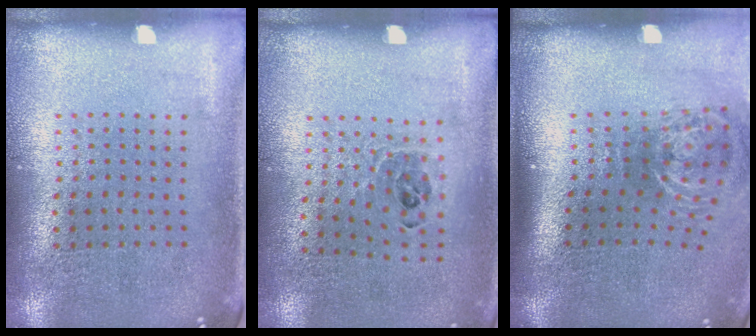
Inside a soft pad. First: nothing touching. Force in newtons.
{"total": 0.9, "press": 0.8, "slide": 0.4}
{"total": 2.1, "press": 1.3, "slide": 1.7}